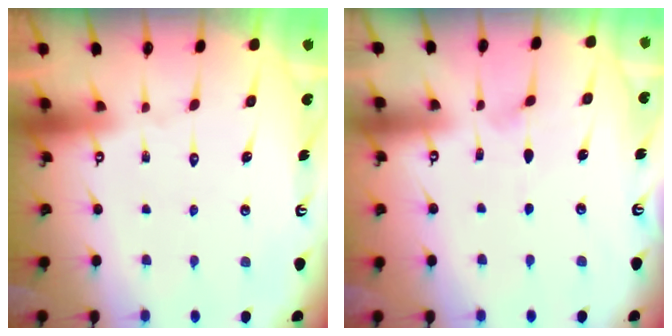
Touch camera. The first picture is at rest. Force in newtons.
{"total": 3.4, "press": 3.0, "slide": 1.5}